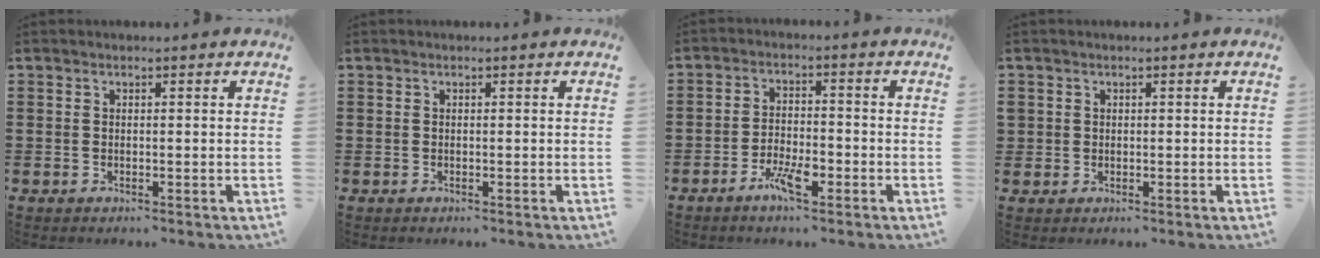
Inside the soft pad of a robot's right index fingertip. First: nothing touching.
{"total": 0.0}
{"total": 4.6, "force": [-2.8, 1.5, 3.4], "torque": [-0.066, 0.003, -0.053]}
{"total": 1.1, "force": [0.2, 1.1, 0.1], "torque": [-0.004, 0.006, 0.004]}